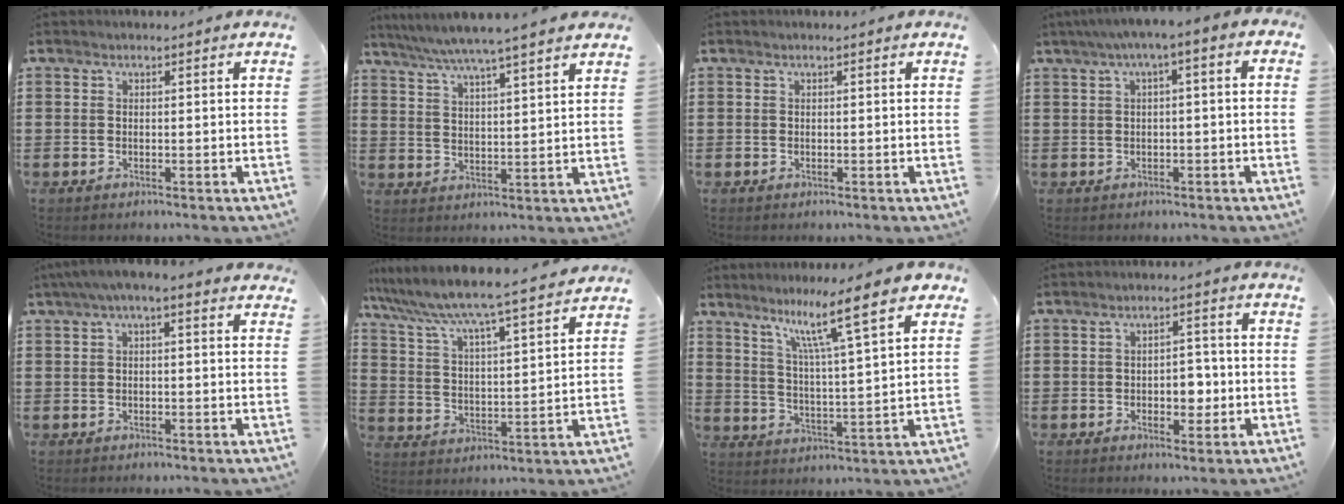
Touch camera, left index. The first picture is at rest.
{"total": 5.5, "force": [4.8, -0.6, 2.5], "torque": [-0.067, -0.026, 0.082]}
{"total": 0.0}
{"total": 3.0, "force": [-0.9, 0.5, 2.8], "torque": [-0.050, 0.004, -0.023]}
{"total": 2.1, "force": [0.3, 0.5, 2.0], "torque": [-0.036, 0.004, 0.002]}
{"total": 5.5, "force": [5.2, -0.7, 1.7], "torque": [-0.061, -0.049, 0.080]}
{"total": 11.0, "force": [7.7, 0.6, 7.9], "torque": [-0.151, -0.038, 0.119]}
{"total": 4.2, "force": [-0.9, 2.6, 3.1], "torque": [-0.053, 0.005, -0.023]}